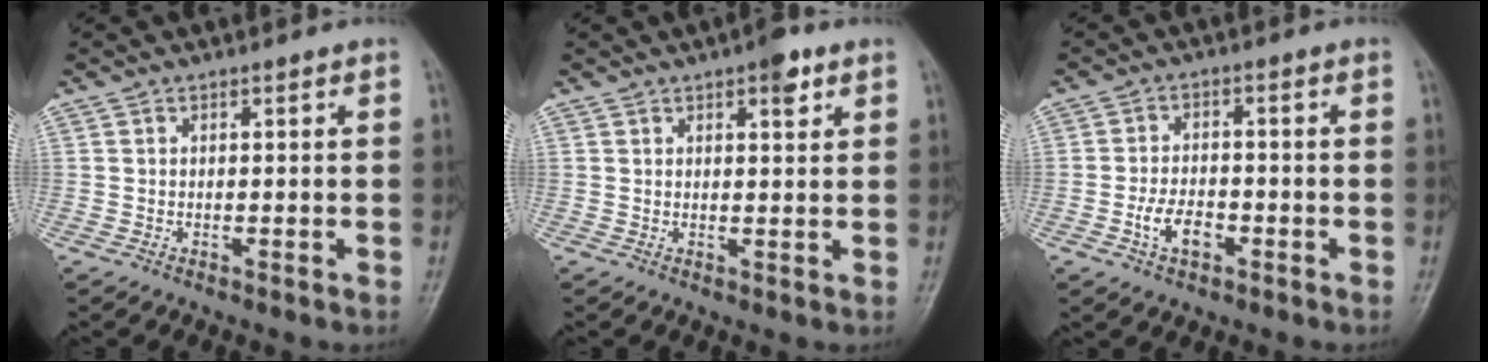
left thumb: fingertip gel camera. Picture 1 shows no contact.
{"total": 4.1, "force": [2.3, 1.5, 3.1], "torque": [-0.031, -0.008, 0.028]}
{"total": 5.5, "force": [-2.2, 3.3, 3.8], "torque": [-0.066, 0.015, -0.043]}